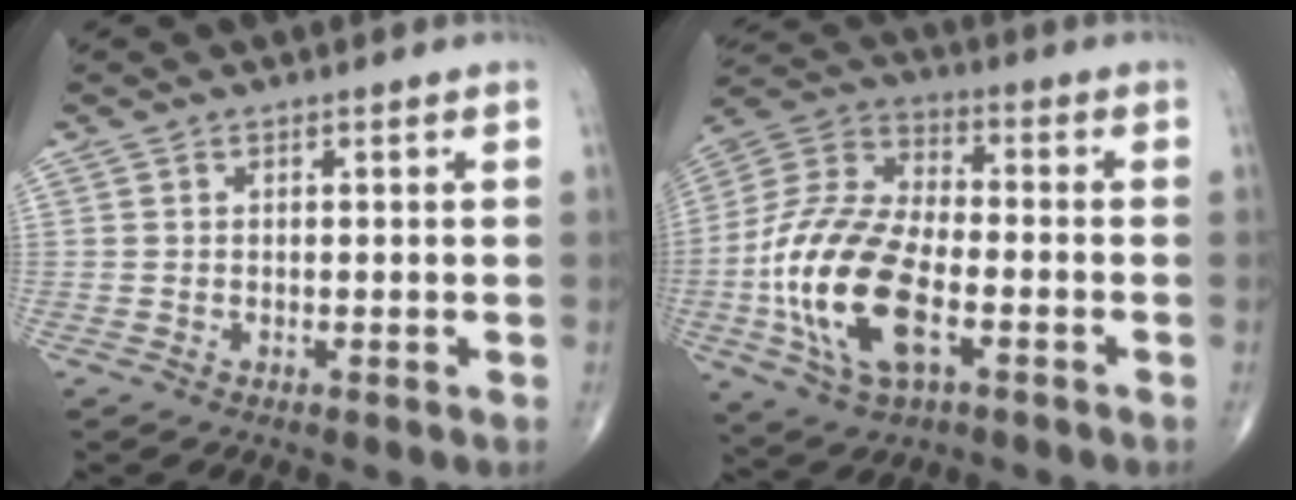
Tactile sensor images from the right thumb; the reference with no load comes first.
{"total": 20.2, "force": [-5.5, 10.3, 16.5], "torque": [-0.339, 0.020, -0.101]}